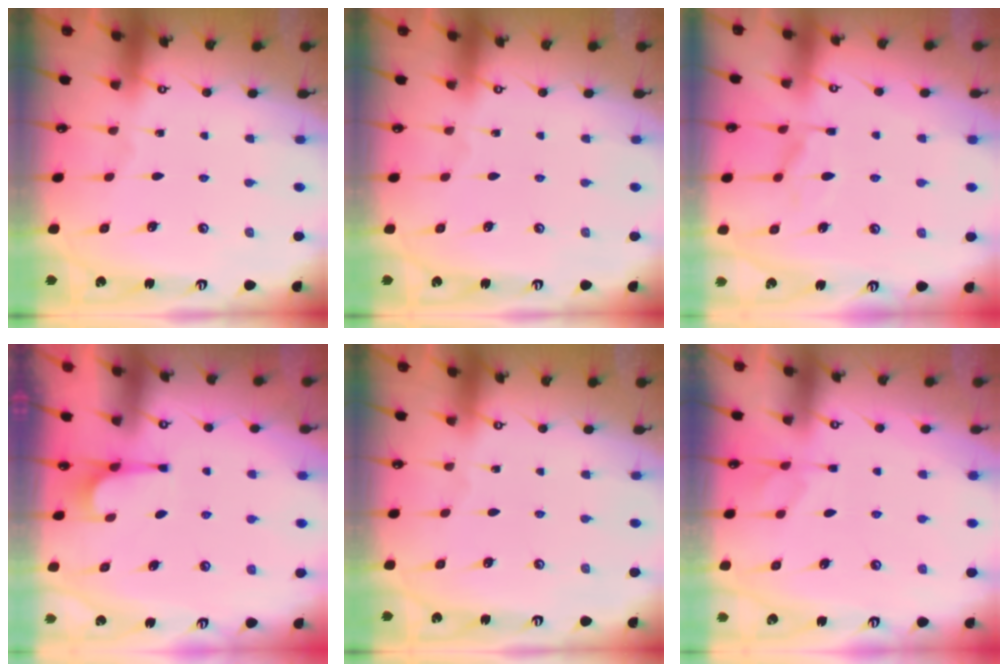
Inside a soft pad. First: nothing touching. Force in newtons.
{"total": 0.0}
{"total": 1.7, "press": 1.1, "slide": 1.4}
{"total": 0.8, "press": 0.5, "slide": 0.7}
{"total": 0.0}
{"total": 4.1, "press": 3.9, "slide": 1.1}